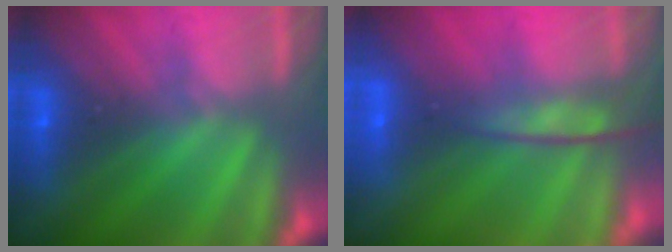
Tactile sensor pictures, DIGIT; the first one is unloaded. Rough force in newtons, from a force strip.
{"total": 7.7}